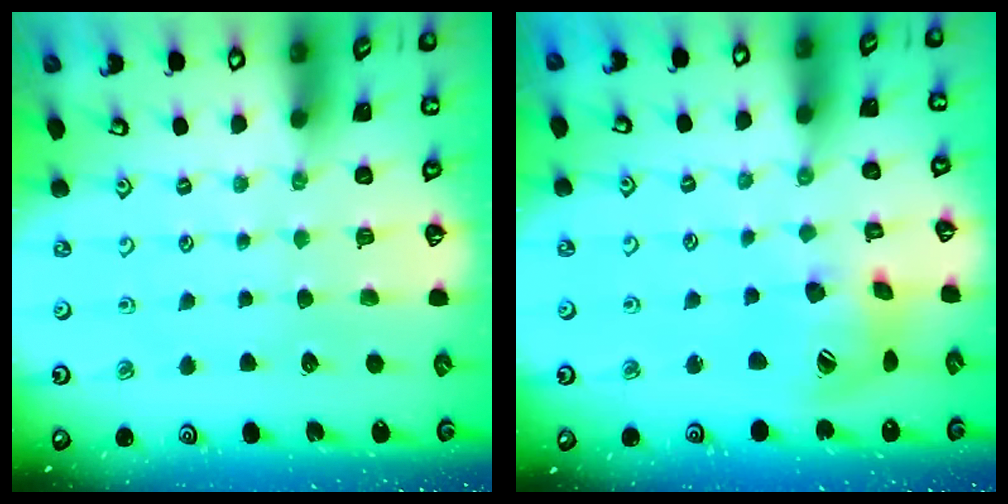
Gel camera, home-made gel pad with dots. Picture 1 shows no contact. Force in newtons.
{"total": 14.8, "press": 14.7, "slide": 2.1}